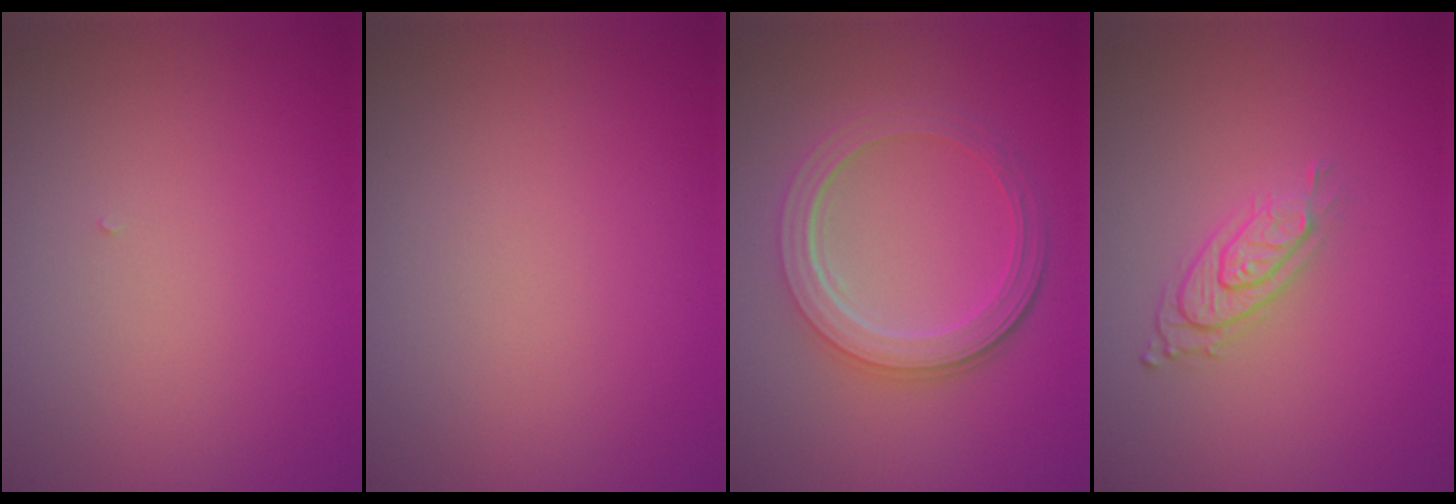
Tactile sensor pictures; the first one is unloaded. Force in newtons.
{"total": 0.0}
{"total": 5.0, "press": 3.8, "slide": 3.2}
{"total": 3.0, "press": 2.0, "slide": 2.2}